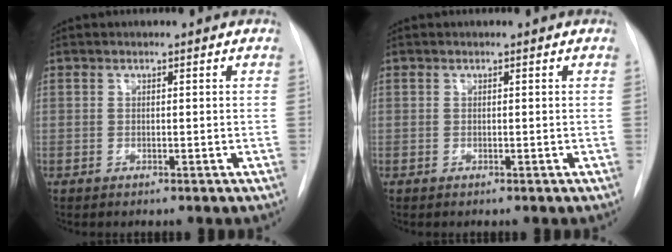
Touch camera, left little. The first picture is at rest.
{"total": 0.0}